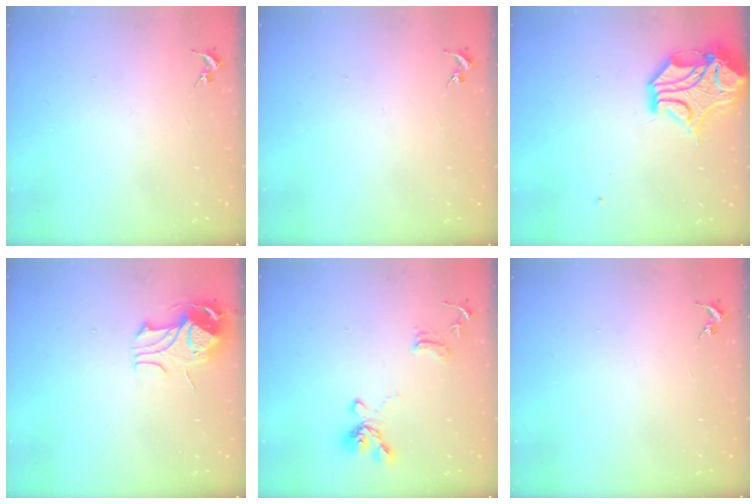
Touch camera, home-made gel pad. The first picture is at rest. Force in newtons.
{"total": 0.0}
{"total": 15.0, "press": 14.8, "slide": 2.2}
{"total": 9.9, "press": 9.8, "slide": 1.4}
{"total": 14.7, "press": 14.6, "slide": 1.5}
{"total": 0.0}